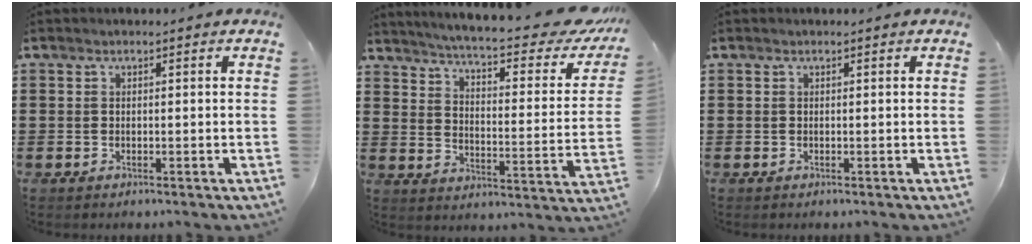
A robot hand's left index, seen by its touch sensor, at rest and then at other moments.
{"total": 5.8, "force": [5.0, -0.4, 2.9], "torque": [-0.070, -0.044, 0.079]}
{"total": 0.0}